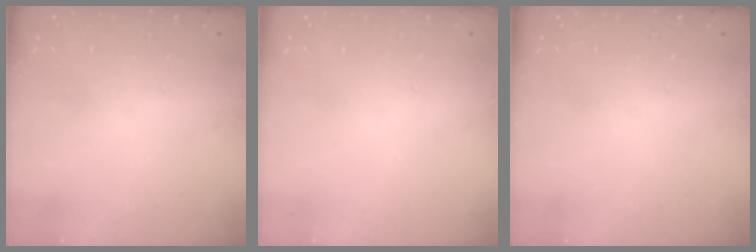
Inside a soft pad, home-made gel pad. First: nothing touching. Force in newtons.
{"total": 0.0}
{"total": 0.0}